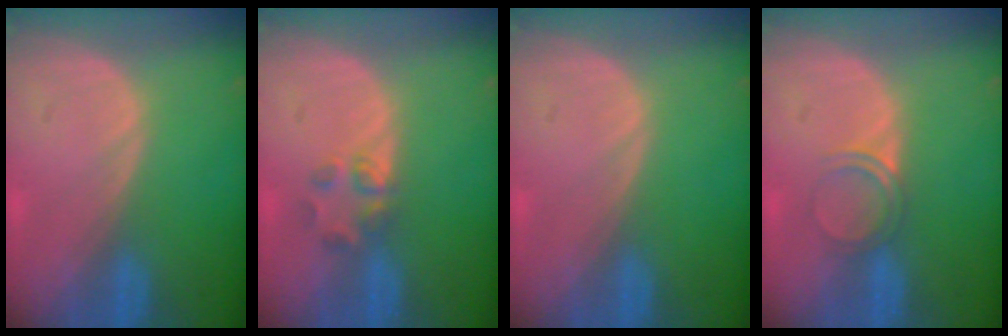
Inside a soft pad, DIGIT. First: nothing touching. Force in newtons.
{"total": 2.7, "press": 2.6, "slide": 0.9}
{"total": 0.0}
{"total": 2.9, "press": 2.6, "slide": 1.1}